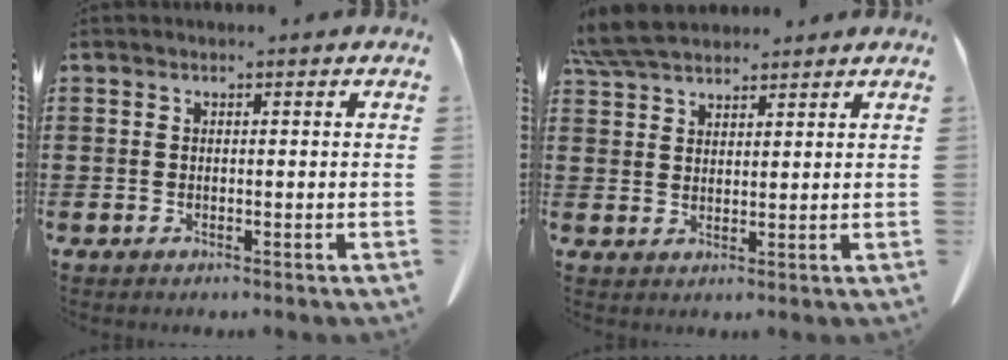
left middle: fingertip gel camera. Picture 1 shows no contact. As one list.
[{"total": 6.1, "force": [5.4, 1.5, 2.3], "torque": [-0.061, -0.006, 0.105]}]